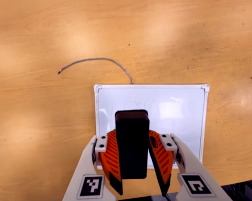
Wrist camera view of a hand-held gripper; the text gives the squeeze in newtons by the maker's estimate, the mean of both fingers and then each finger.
{"total": 8.7, "left": 8.5, "right": 8.9}